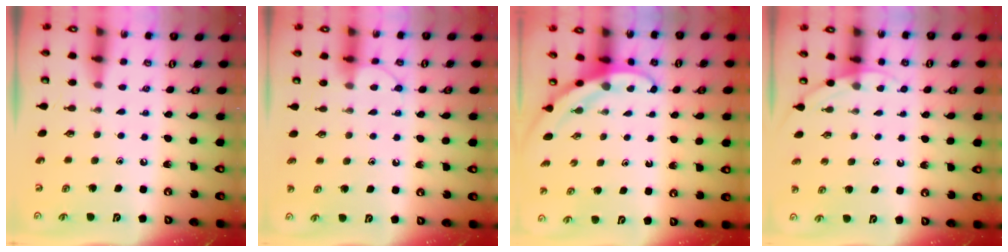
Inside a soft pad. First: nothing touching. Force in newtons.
{"total": 7.6, "press": 7.5, "slide": 0.6}
{"total": 3.0, "press": 3.0, "slide": 0.1}
{"total": 2.5, "press": 2.5, "slide": 0.1}